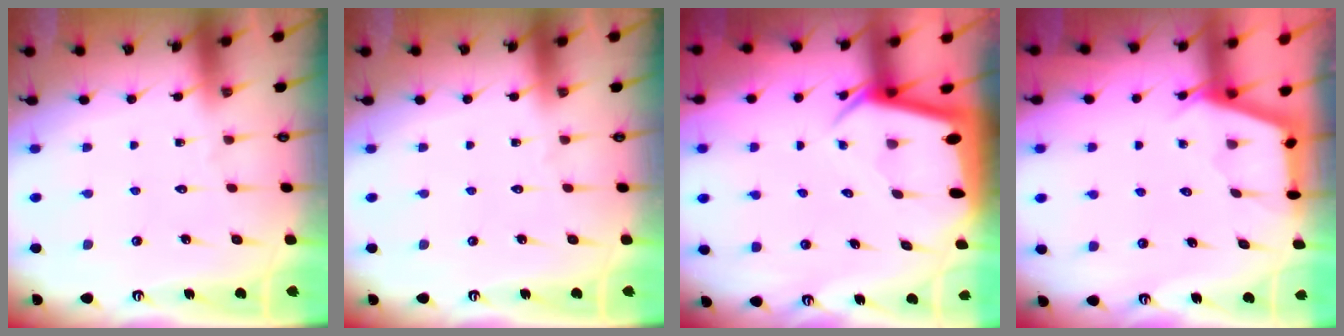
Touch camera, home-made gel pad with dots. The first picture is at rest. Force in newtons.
{"total": 0.0}
{"total": 4.0, "press": 4.0, "slide": 0.3}
{"total": 2.8, "press": 2.8, "slide": 0.4}